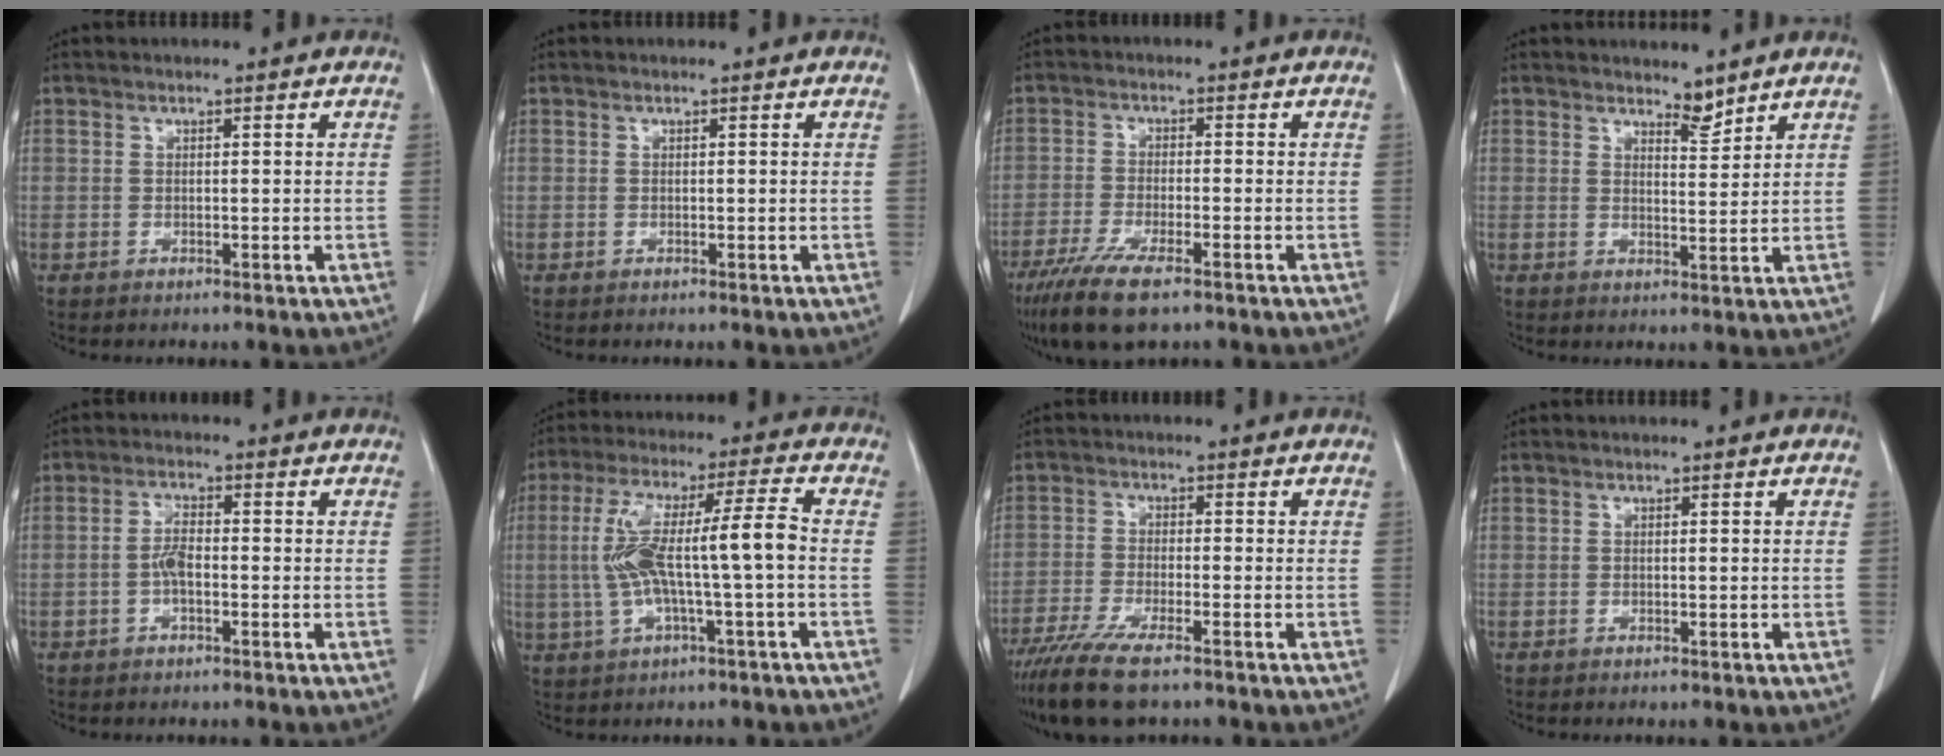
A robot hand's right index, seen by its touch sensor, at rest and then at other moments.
{"total": 0.0}
{"total": 9.7, "force": [-6.6, 2.0, 6.8], "torque": [-0.123, -0.023, -0.110]}
{"total": 2.7, "force": [2.5, 0.5, 0.7], "torque": [-0.010, -0.006, 0.043]}
{"total": 3.2, "force": [-0.7, 1.1, 2.9], "torque": [-0.058, 0.006, -0.012]}
{"total": 11.9, "force": [-0.8, 0.8, 11.8], "torque": [-0.230, 0.029, -0.011]}
{"total": 9.6, "force": [-7.2, 1.6, 6.1], "torque": [-0.109, -0.023, -0.121]}
{"total": 0.0}